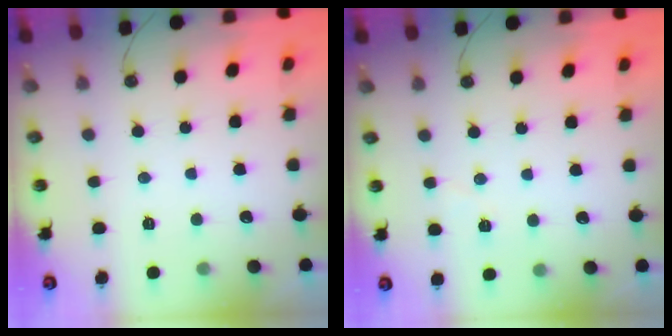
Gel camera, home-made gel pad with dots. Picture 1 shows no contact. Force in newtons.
{"total": 3.7, "press": 3.4, "slide": 1.5}